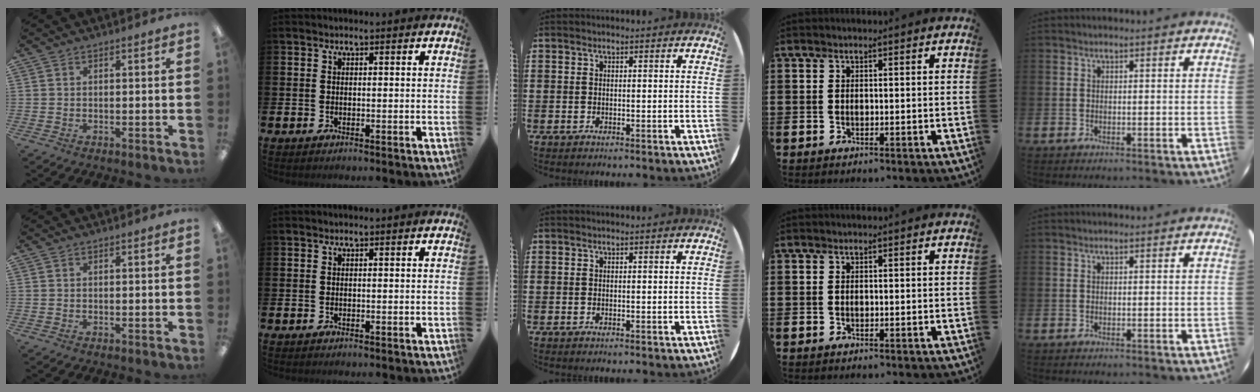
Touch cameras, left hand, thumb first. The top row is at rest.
{}